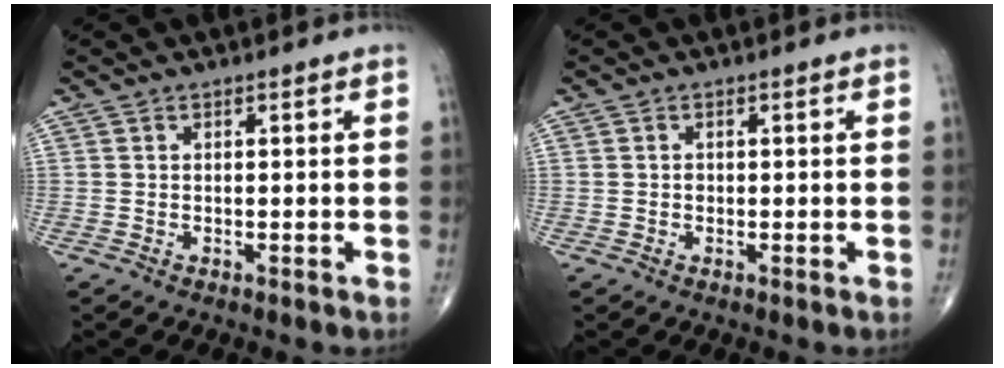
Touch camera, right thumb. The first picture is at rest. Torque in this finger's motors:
{"motor_torque": [0.32, 0.22, -0.07, -0.17, 0.01]}